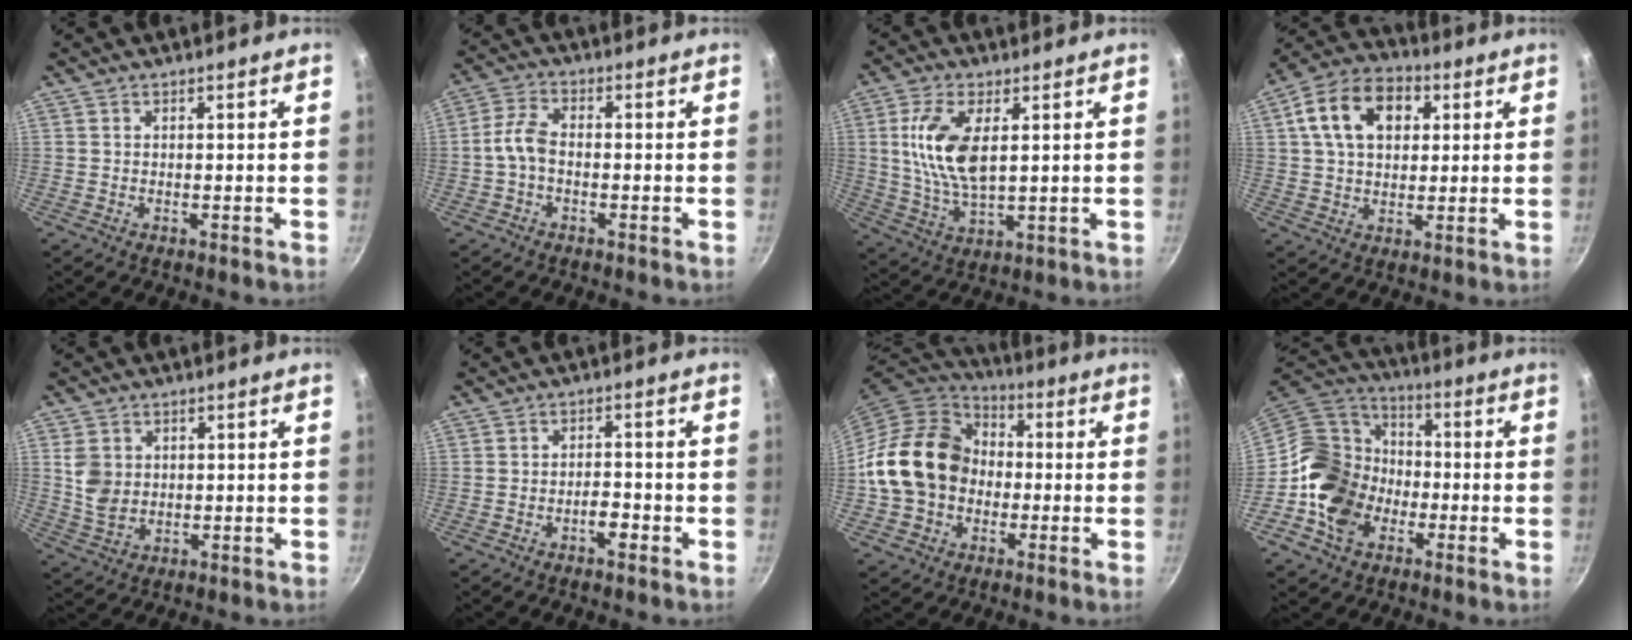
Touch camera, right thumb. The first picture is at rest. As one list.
[{"total": 3.8, "force": [-1.0, 1.5, 3.4], "torque": [-0.086, 0.014, -0.029]}, {"total": 11.9, "force": [2.5, 5.7, 10.2], "torque": [-0.198, -0.009, 0.053]}, {"total": 14.5, "force": [4.2, 10.0, 9.6], "torque": [-0.146, 0.016, 0.056]}, {"total": 6.9, "force": [1.2, 5.5, 4.0], "torque": [-0.064, -0.008, 0.028]}, {"total": 3.1, "force": [-1.7, 1.4, 2.2], "torque": [-0.026, 0.018, -0.028]}, {"total": 17.7, "force": [-0.9, 14.5, 10.1], "torque": [-0.154, 0.040, -0.021]}, {"total": 16.8, "force": [-4.0, 13.6, 8.9], "torque": [-0.133, 0.041, -0.083]}]